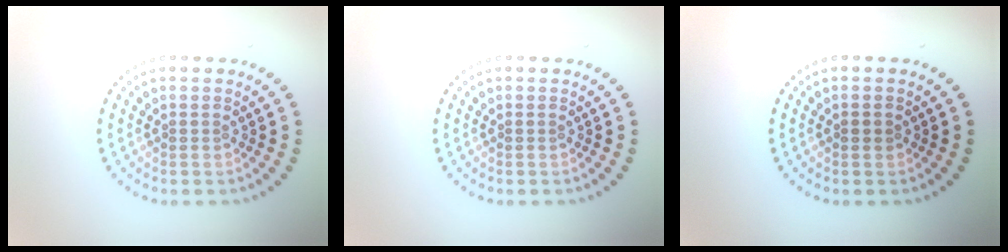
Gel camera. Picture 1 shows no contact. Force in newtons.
{"total": 0.0}
{"total": 0.8, "press": 0.8, "slide": 0.0}